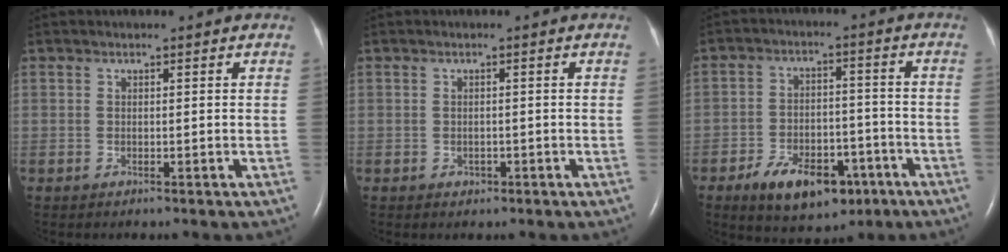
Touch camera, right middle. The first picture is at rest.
{"total": 0.9, "force": [-0.4, 0.7, 0.3], "torque": [0.000, 0.003, -0.004]}
{"total": 11.3, "force": [-6.4, 6.0, 7.1], "torque": [-0.110, 0.006, -0.093]}